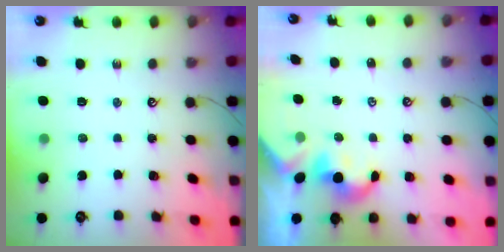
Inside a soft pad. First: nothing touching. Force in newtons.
{"total": 1.3, "press": 1.3, "slide": 0.2}